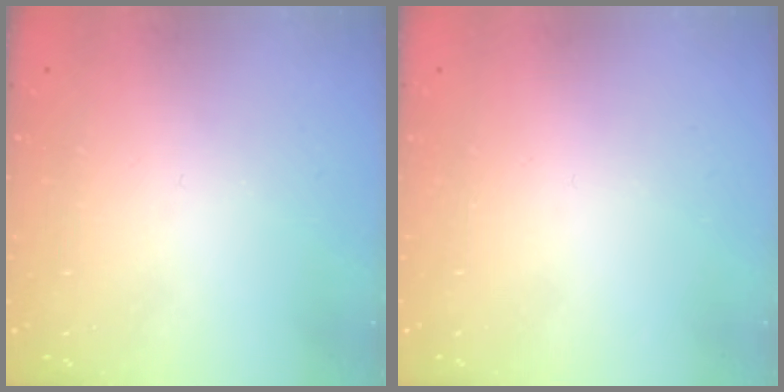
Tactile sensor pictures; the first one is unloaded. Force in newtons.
{"total": 1.7, "press": 1.7, "slide": 0.1}